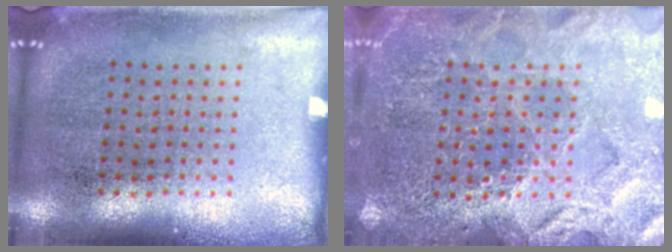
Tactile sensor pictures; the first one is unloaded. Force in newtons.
{"total": 3.4, "press": 3.4, "slide": 0.6}